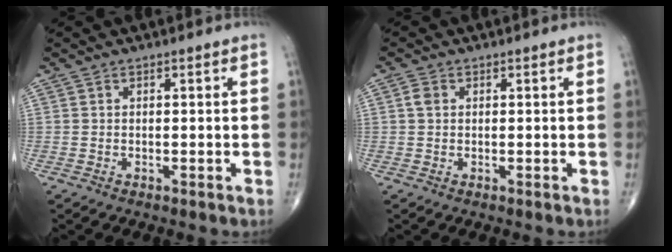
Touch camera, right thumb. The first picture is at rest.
{"total": 1.7, "force": [0.4, 1.3, 1.0], "torque": [-0.019, 0.004, 0.006]}